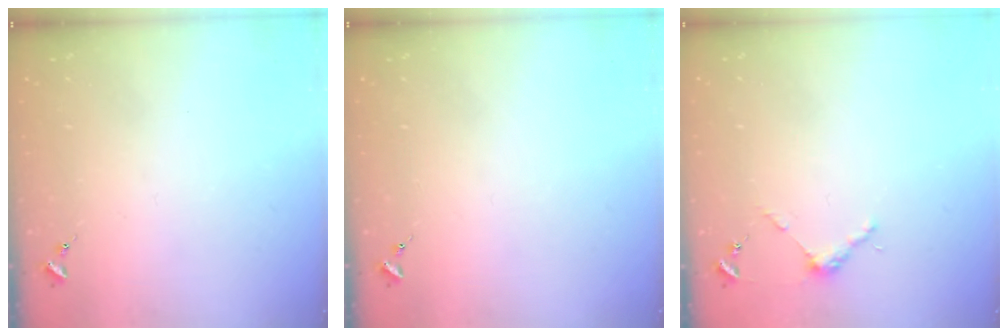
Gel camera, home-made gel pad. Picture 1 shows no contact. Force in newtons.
{"total": 0.0}
{"total": 3.9, "press": 3.9, "slide": 0.2}